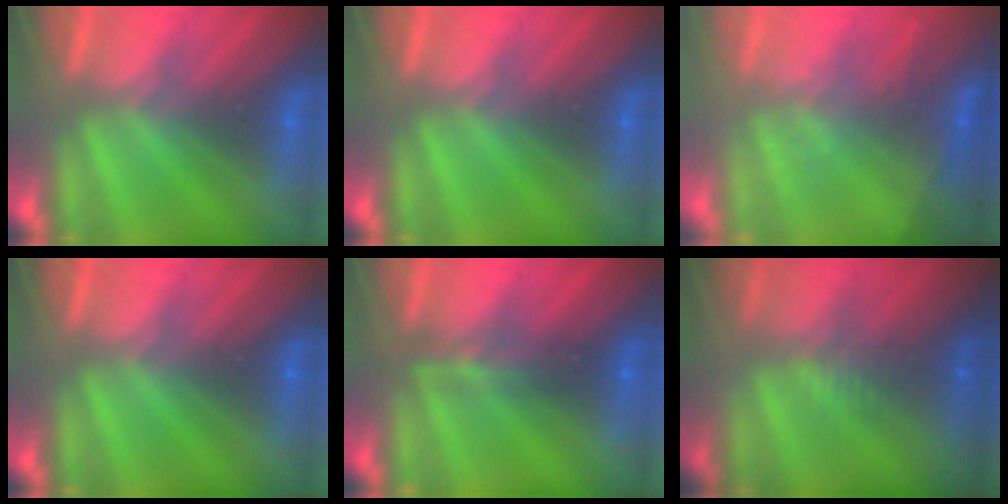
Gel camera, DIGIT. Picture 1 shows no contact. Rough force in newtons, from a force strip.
{"total": 0.0}
{"total": 2.5}
{"total": 0.0}
{"total": 2.3}
{"total": 2.4}